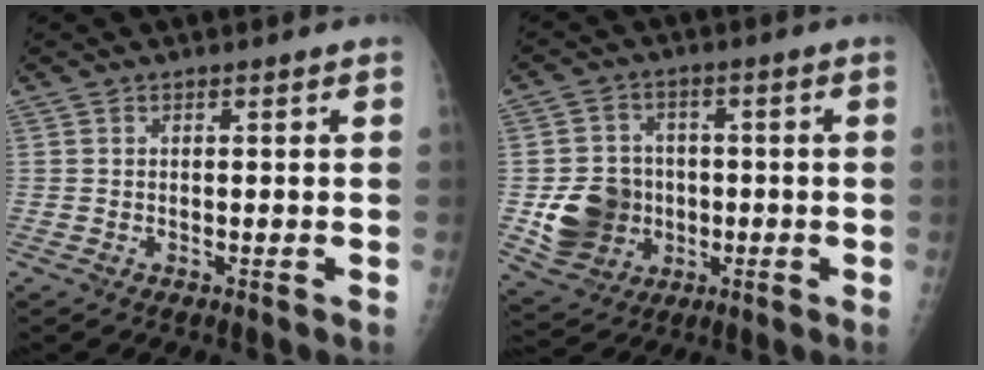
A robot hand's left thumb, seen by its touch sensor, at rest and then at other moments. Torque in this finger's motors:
{"motor_torque": [0.02, 1.23, 0.22, -0.07, 0.08]}